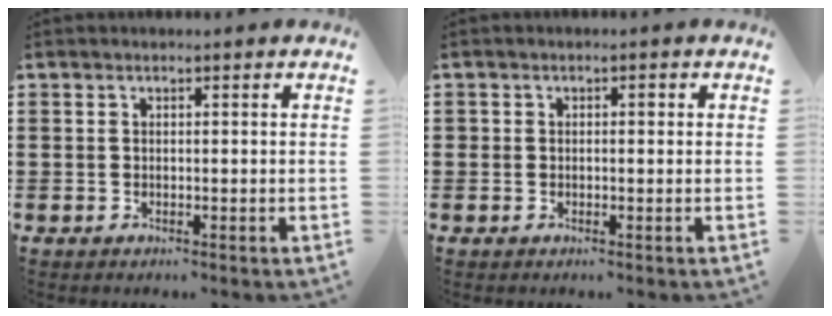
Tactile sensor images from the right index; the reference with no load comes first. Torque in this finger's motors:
{"motor_torque": [0.48, 0.05, 0.03, 0.01]}